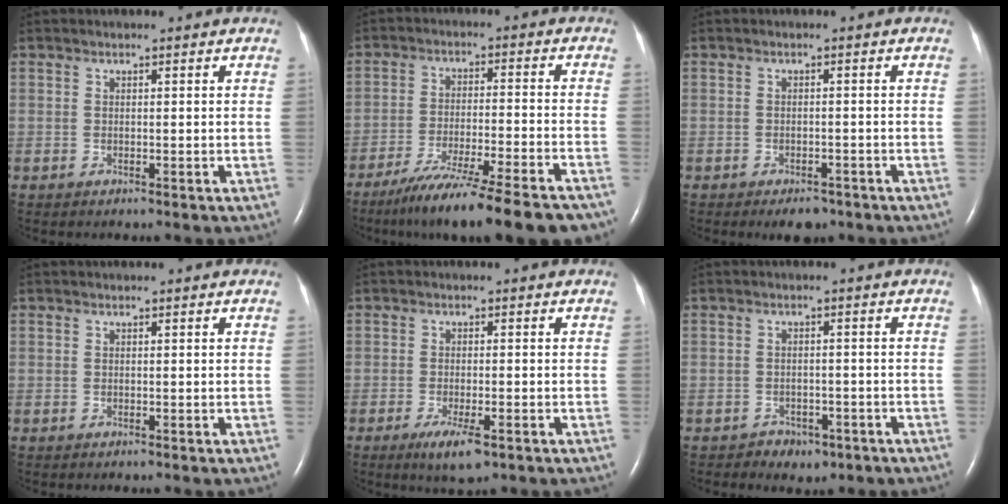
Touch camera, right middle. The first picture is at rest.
{"total": 19.1, "force": [-15.7, 1.0, 10.8], "torque": [-0.125, -0.037, -0.236]}
{"total": 3.3, "force": [-2.4, 1.6, 1.6], "torque": [-0.020, 0.000, -0.027]}
{"total": 0.0}
{"total": 4.7, "force": [-2.6, 1.1, 3.8], "torque": [-0.073, -0.010, -0.039]}
{"total": 3.3, "force": [-2.2, 2.3, 0.8], "torque": [-0.013, 0.009, -0.022]}